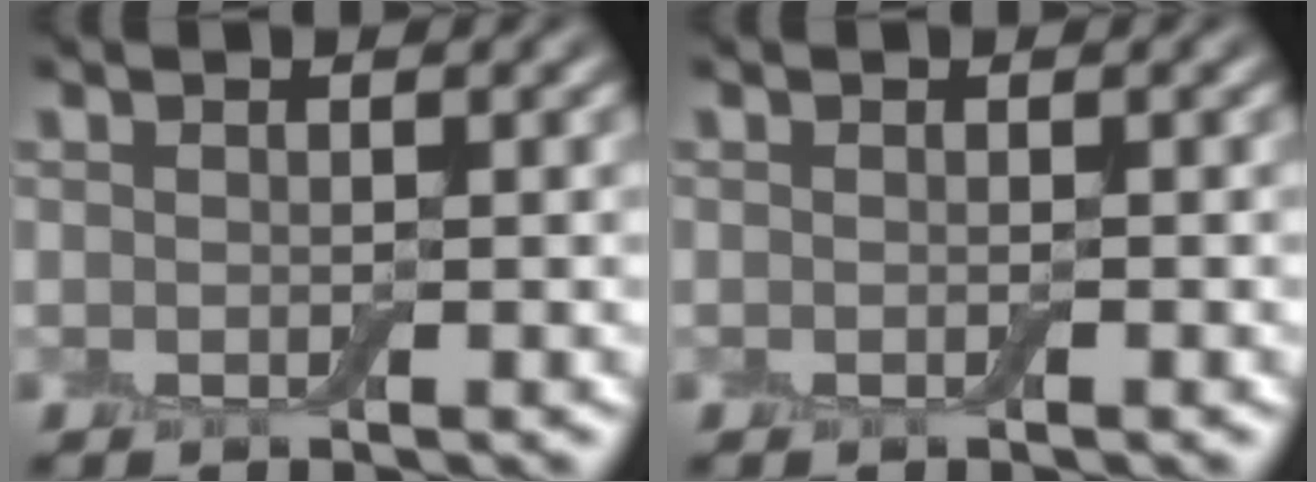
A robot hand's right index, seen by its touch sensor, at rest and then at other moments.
{"total": 0.0}